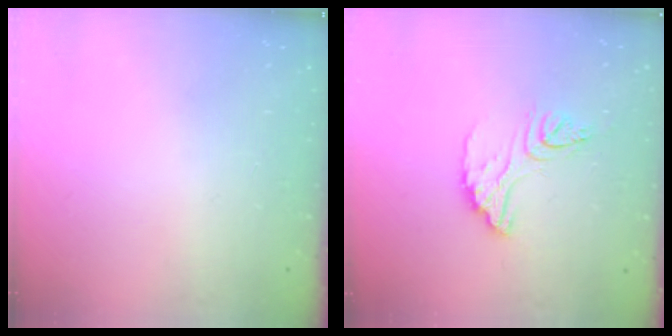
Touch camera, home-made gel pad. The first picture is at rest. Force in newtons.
{"total": 12.5, "press": 12.4, "slide": 1.0}